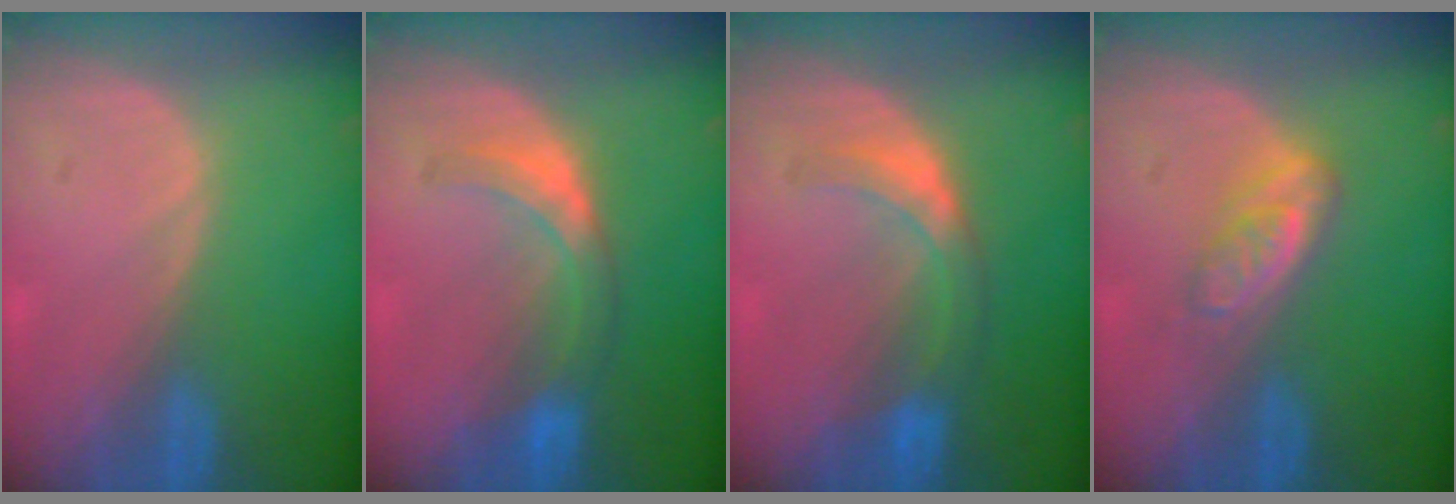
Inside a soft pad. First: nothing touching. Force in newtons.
{"total": 5.7, "press": 5.4, "slide": 1.9}
{"total": 6.0, "press": 5.4, "slide": 2.6}
{"total": 4.9, "press": 4.2, "slide": 2.4}